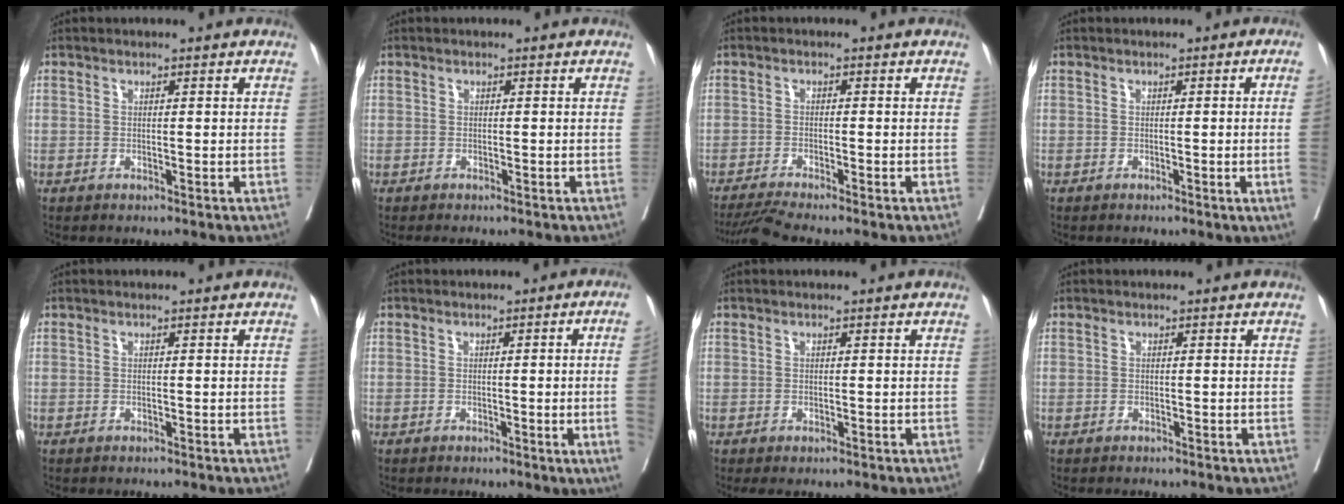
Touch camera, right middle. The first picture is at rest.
{"total": 1.7, "force": [-1.4, 0.4, 0.8], "torque": [-0.005, -0.003, -0.023]}
{"total": 3.7, "force": [-3.3, -1.1, 1.3], "torque": [-0.026, -0.017, -0.066]}
{"total": 3.8, "force": [-0.4, -1.4, 3.5], "torque": [-0.048, -0.010, -0.003]}
{"total": 0.5, "force": [-0.5, 0.1, 0.1], "torque": [0.001, 0.000, -0.012]}
{"total": 7.6, "force": [-1.0, -2.5, 7.2], "torque": [-0.077, -0.017, -0.012]}
{"total": 1.2, "force": [-0.8, 0.6, 0.7], "torque": [-0.007, -0.005, -0.011]}
{"total": 0.6, "force": [-0.6, 0.2, 0.2], "torque": [-0.003, -0.001, -0.012]}